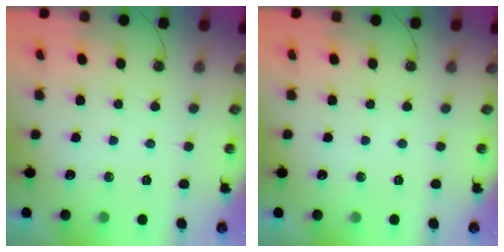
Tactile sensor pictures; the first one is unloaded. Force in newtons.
{"total": 0.0}